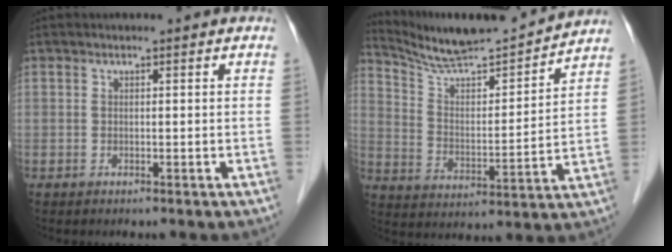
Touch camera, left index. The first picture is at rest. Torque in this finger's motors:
{"motor_torque": [0.15, -0.20, 0.04, 0.04]}